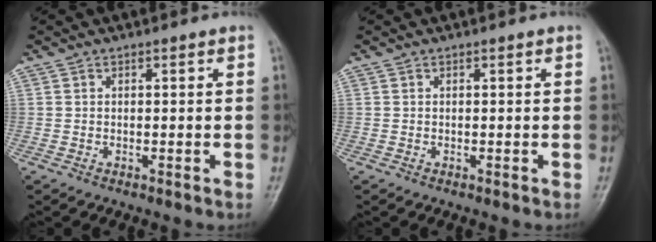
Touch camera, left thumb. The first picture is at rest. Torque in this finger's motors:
{"motor_torque": [-0.01, 0.01, -0.01, -0.05, 0.00]}